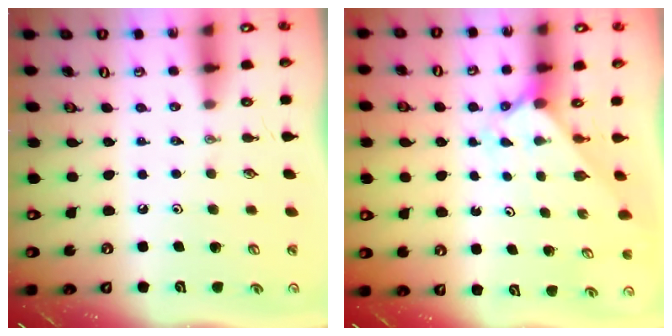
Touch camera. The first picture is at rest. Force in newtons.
{"total": 1.8, "press": 1.8, "slide": 0.2}